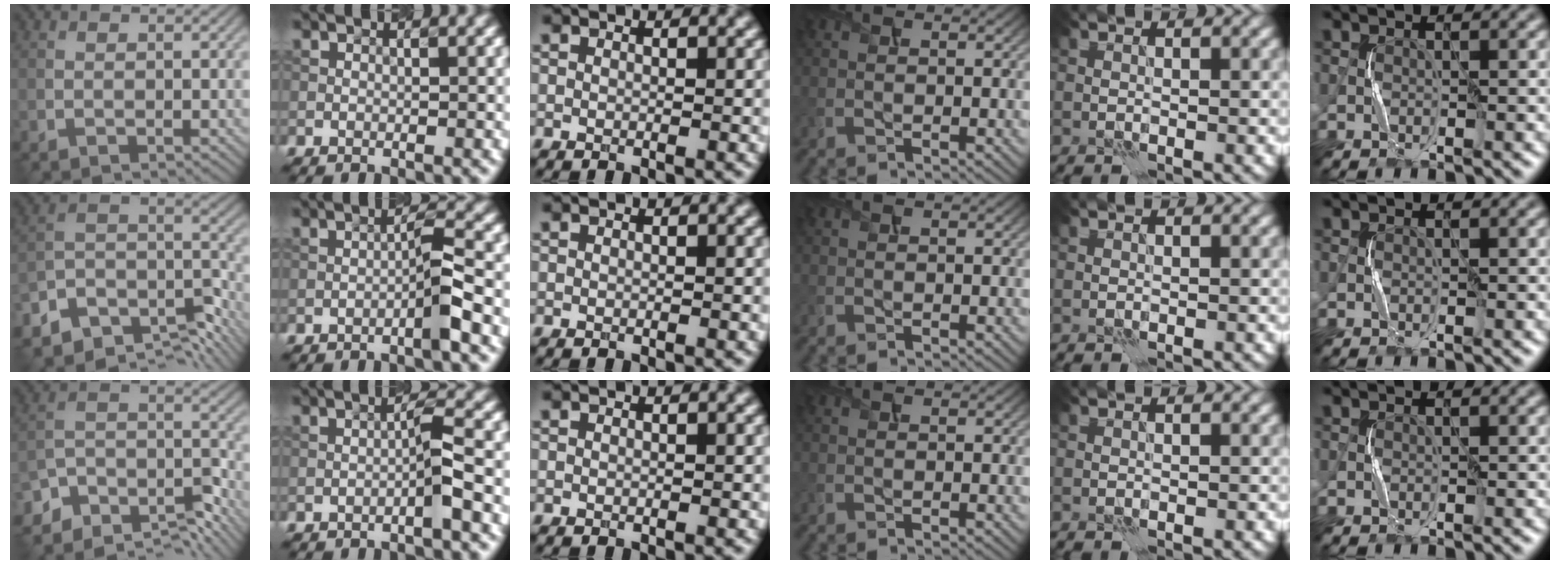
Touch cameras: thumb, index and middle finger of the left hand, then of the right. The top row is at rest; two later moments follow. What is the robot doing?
{"motion": "squeeze", "object": "air blower"}